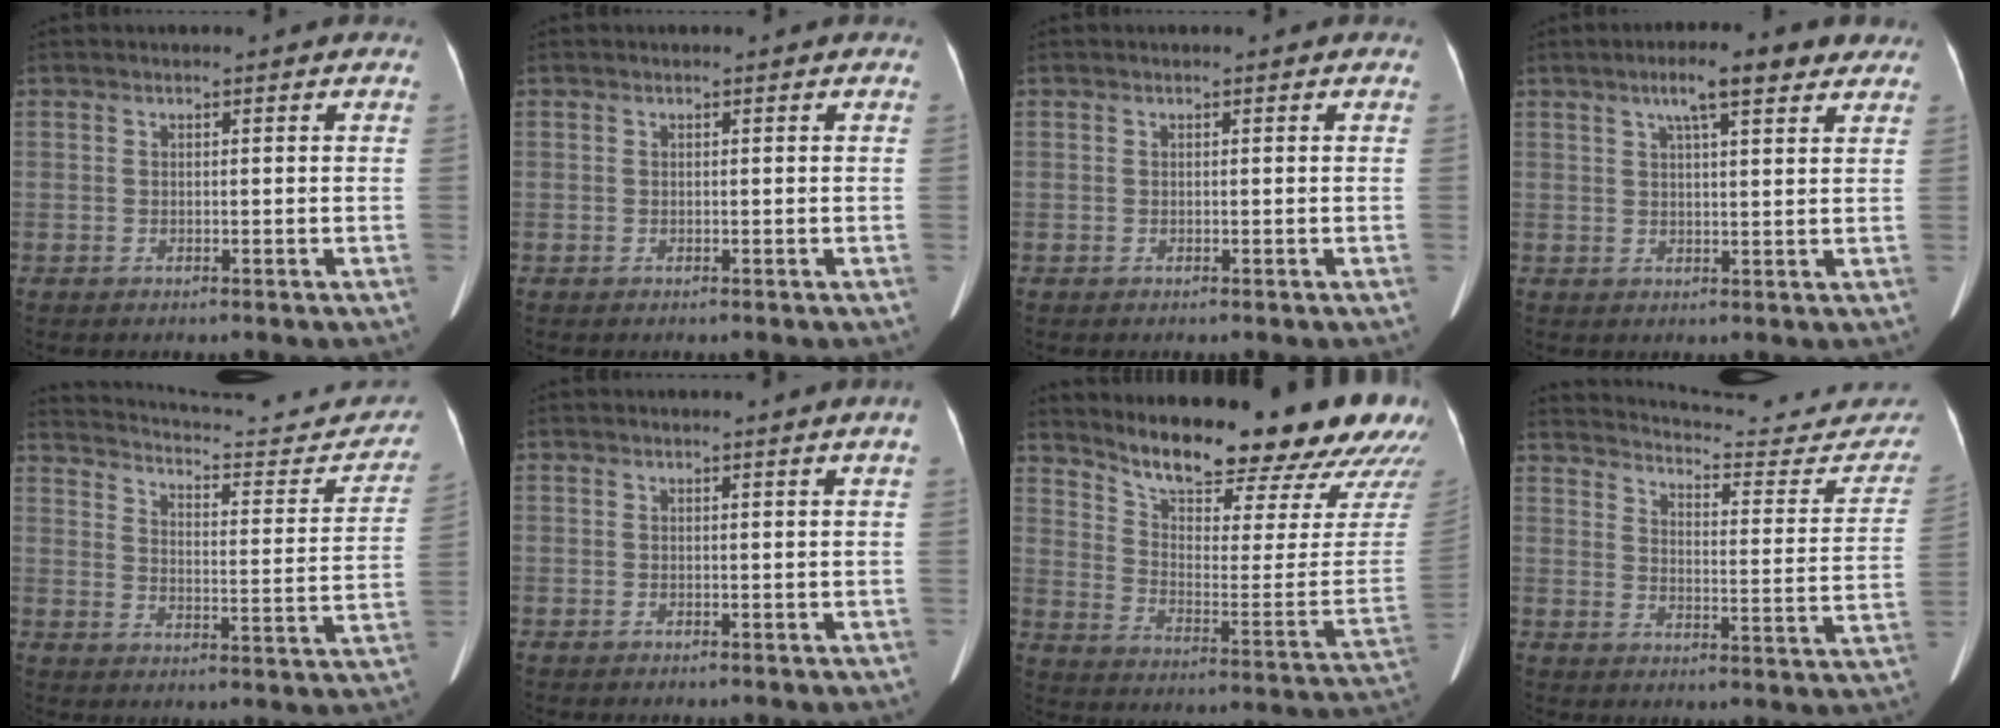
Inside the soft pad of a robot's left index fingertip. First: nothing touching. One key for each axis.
{"total": 0.0}
{"total": 0.0}
{"total": 7.1, "fx": 4.5, "fy": 1.1, "fz": 5.4, "tx": -0.077, "ty": 0.015, "tz": 0.066}
{"total": 21.9, "fx": 20.4, "fy": 4.0, "fz": 7.0, "tx": -0.093, "ty": -0.050, "tz": 0.257}
{"total": 1.0, "fx": 0.6, "fy": -0.5, "fz": 0.5, "tx": -0.012, "ty": -0.015, "tz": 0.011}
{"total": 25.6, "fx": 22.2, "fy": 4.0, "fz": 12.1, "tx": -0.187, "ty": -0.084, "tz": 0.291}
{"total": 24.0, "fx": 22.7, "fy": 4.0, "fz": 6.6, "tx": -0.084, "ty": -0.088, "tz": 0.270}